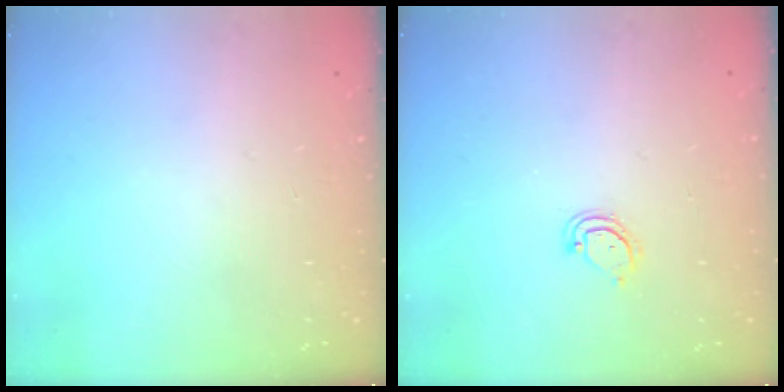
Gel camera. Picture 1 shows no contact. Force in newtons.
{"total": 4.0, "press": 4.0, "slide": 0.4}